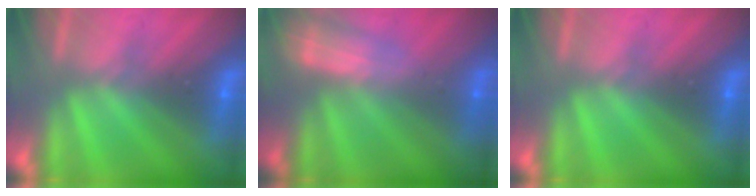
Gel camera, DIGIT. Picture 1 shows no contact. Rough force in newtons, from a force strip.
{"total": 2.4}
{"total": 0.0}